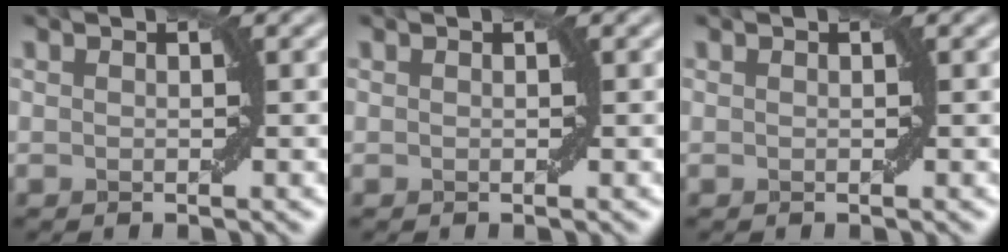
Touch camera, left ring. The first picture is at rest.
{"total": 0.0}
{"total": 0.0}